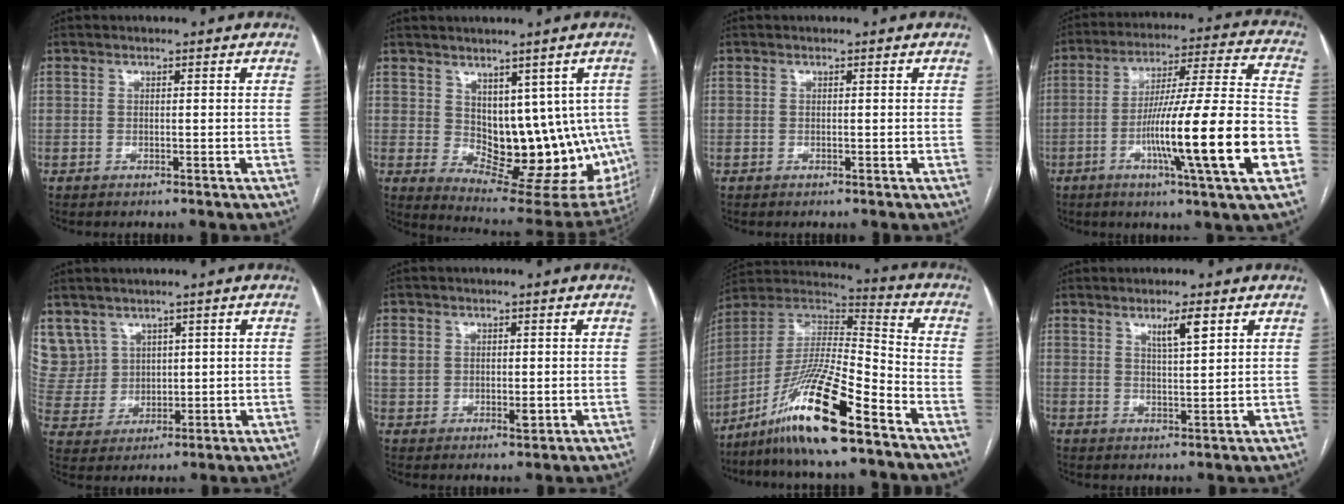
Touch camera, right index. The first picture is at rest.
{"total": 14.5, "force": [0.9, 8.6, 11.7], "torque": [-0.127, -0.002, 0.035]}
{"total": 0.0}
{"total": 21.7, "force": [-6.7, 0.1, 20.6], "torque": [-0.302, -0.007, -0.109]}
{"total": 9.7, "force": [5.4, 8.0, 0.8], "torque": [-0.035, 0.036, 0.131]}
{"total": 4.8, "force": [0.6, 3.8, 2.9], "torque": [-0.049, 0.004, 0.016]}
{"total": 17.6, "force": [-11.2, 1.3, 13.6], "torque": [-0.275, -0.015, -0.206]}
{"total": 4.0, "force": [2.3, 0.4, 3.3], "torque": [-0.057, -0.004, 0.040]}